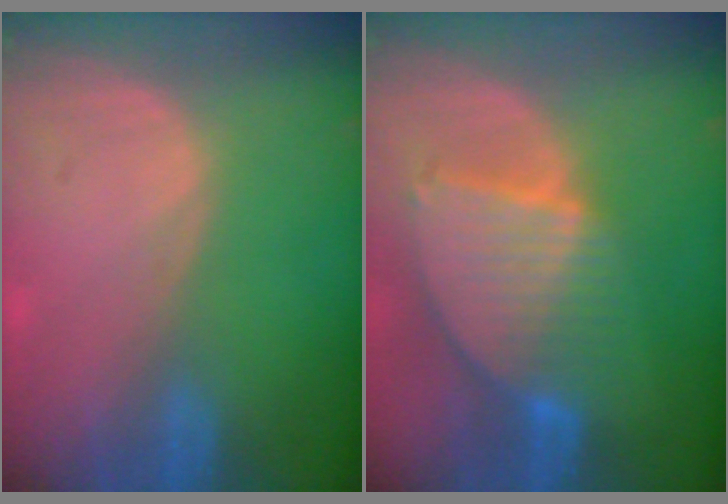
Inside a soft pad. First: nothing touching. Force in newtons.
{"total": 8.5, "press": 7.4, "slide": 4.1}